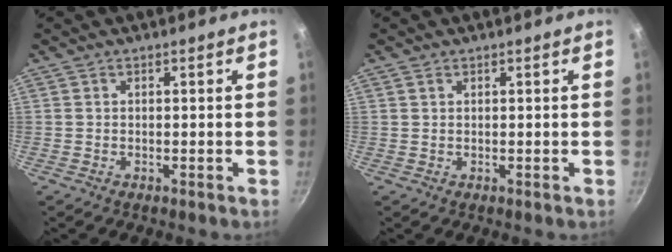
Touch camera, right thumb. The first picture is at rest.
{"total": 0.7, "force": [0.4, 0.4, 0.3], "torque": [-0.006, 0.001, 0.007]}